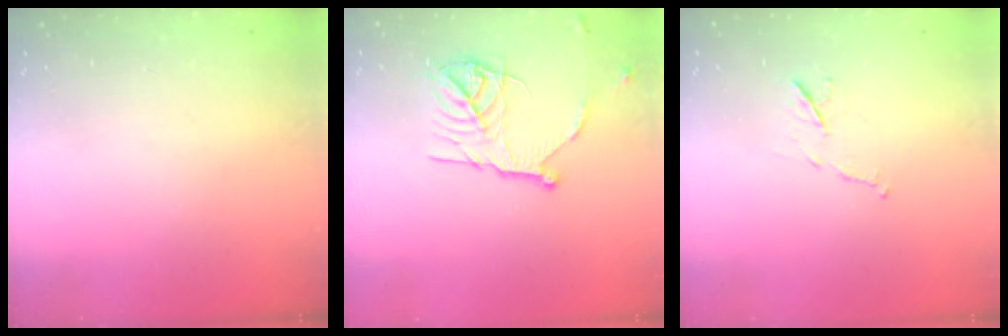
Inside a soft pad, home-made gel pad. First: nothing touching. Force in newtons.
{"total": 14.2, "press": 14.2, "slide": 1.2}
{"total": 6.0, "press": 6.0, "slide": 0.6}